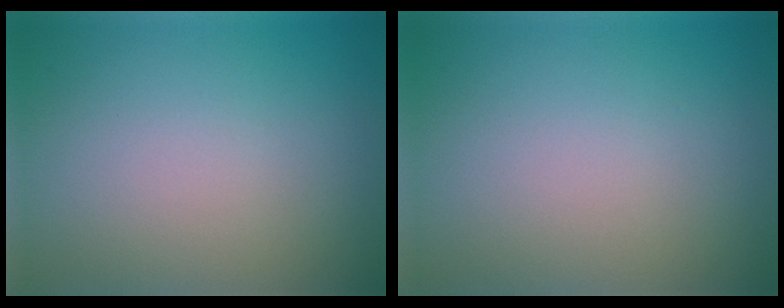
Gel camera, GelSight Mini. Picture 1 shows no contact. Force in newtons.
{"total": 0.0}